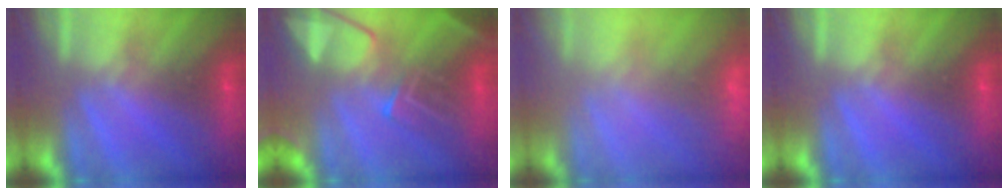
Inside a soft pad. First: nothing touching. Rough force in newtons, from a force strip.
{"total": 6.1}
{"total": 5.8}
{"total": 0.0}